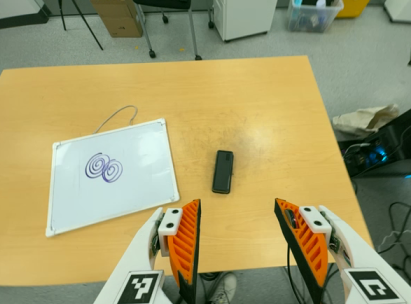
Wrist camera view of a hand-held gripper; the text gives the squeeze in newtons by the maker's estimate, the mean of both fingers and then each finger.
{"total": 0.0}